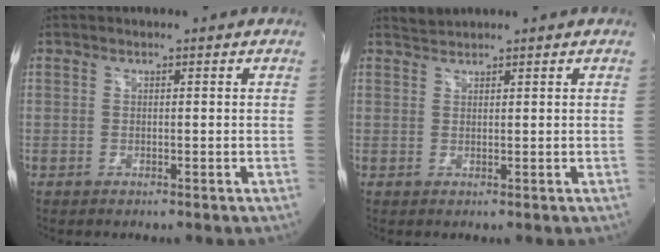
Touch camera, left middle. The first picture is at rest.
{"total": 1.3, "force": [1.3, -0.2, -0.4], "torque": [-0.001, 0.007, 0.030]}